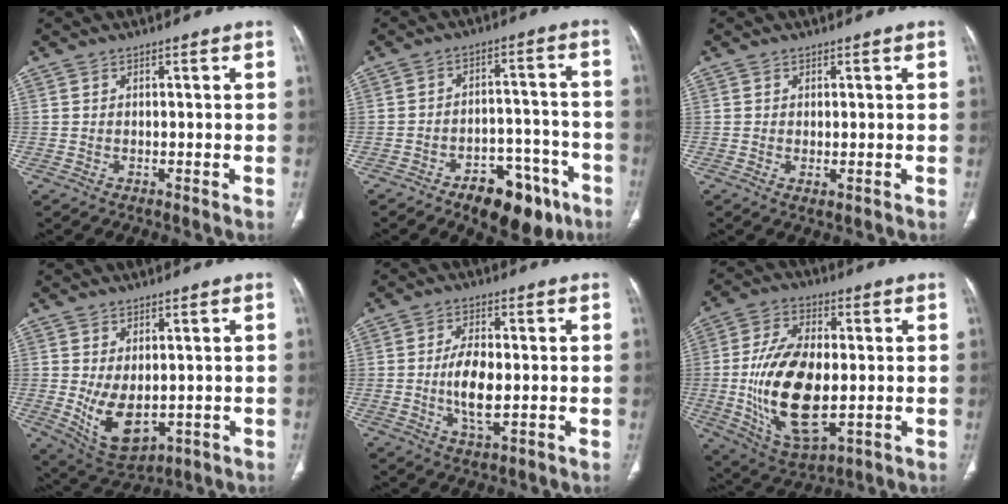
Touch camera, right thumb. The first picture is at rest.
{"total": 13.9, "force": [-8.7, 7.0, 8.3], "torque": [-0.077, 0.066, -0.121]}
{"total": 1.2, "force": [-0.2, 0.6, 1.0], "torque": [-0.021, -0.005, 0.001]}
{"total": 9.8, "force": [-1.1, 5.9, 7.8], "torque": [-0.124, -0.014, 0.007]}
{"total": 7.6, "force": [-0.7, 3.4, 6.8], "torque": [-0.130, -0.004, -0.013]}
{"total": 19.3, "force": [-1.7, 10.1, 16.4], "torque": [-0.303, -0.006, -0.017]}